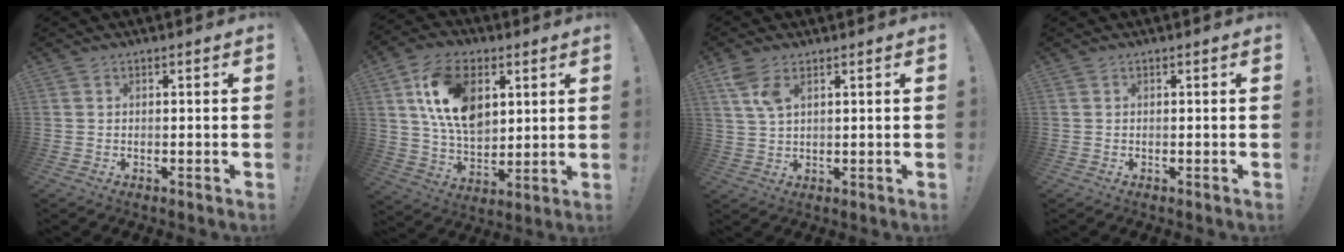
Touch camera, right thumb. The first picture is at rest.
{"total": 15.9, "force": [6.2, 10.8, 9.9], "torque": [-0.176, -0.015, 0.118]}
{"total": 6.2, "force": [3.5, 2.5, 4.5], "torque": [-0.098, -0.011, 0.064]}
{"total": 0.0}